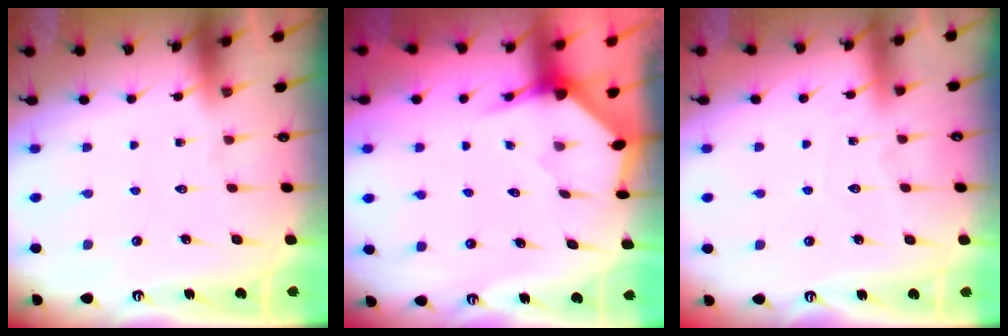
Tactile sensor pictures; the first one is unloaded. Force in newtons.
{"total": 3.3, "press": 3.3, "slide": 0.3}
{"total": 4.3, "press": 4.2, "slide": 0.5}